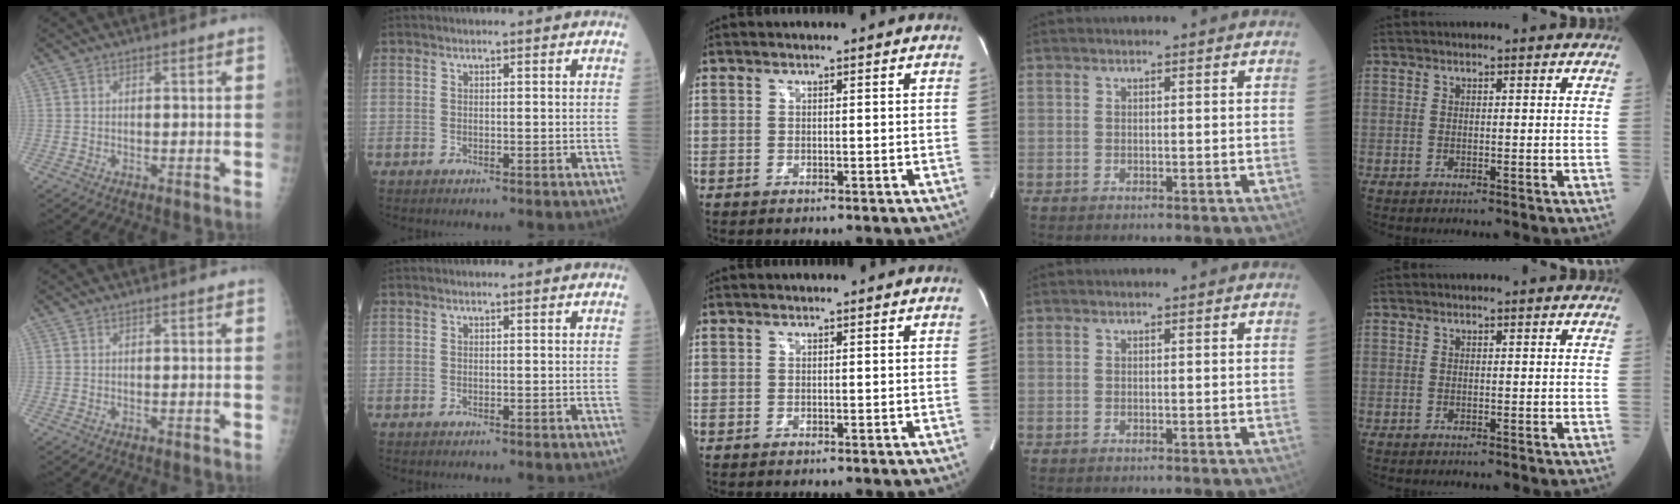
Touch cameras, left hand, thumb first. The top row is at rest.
{}